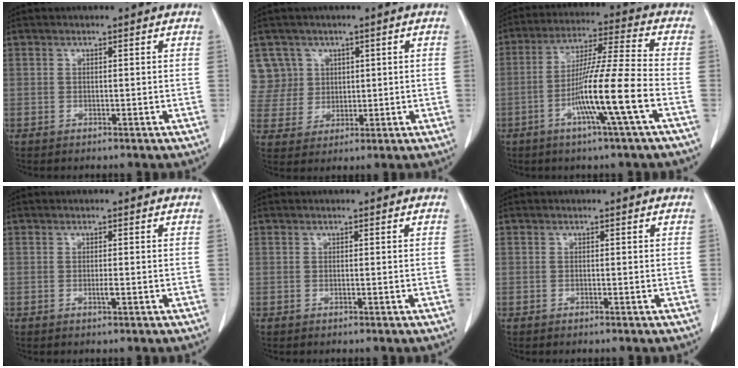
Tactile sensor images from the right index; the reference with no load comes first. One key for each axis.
{"total": 6.7, "fx": 3.0, "fy": 6.0, "fz": -0.4, "tx": 0.015, "ty": 0.017, "tz": 0.069}
{"total": 12.6, "fx": -4.5, "fy": -1.5, "fz": 11.7, "tx": -0.216, "ty": -0.004, "tz": -0.086}
{"total": 0.9, "fx": -0.3, "fy": 0.0, "fz": 0.8, "tx": -0.018, "ty": -0.001, "tz": -0.004}
{"total": 0.0}
{"total": 0.0}